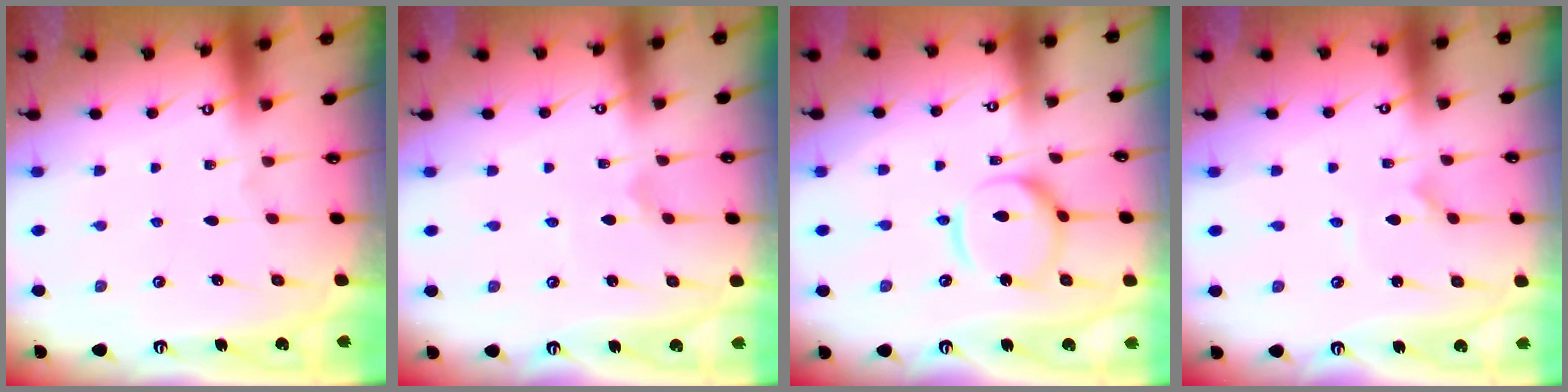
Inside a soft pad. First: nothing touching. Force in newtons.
{"total": 0.7, "press": 0.7, "slide": 0.1}
{"total": 12.3, "press": 12.2, "slide": 1.2}
{"total": 0.9, "press": 0.9, "slide": 0.0}